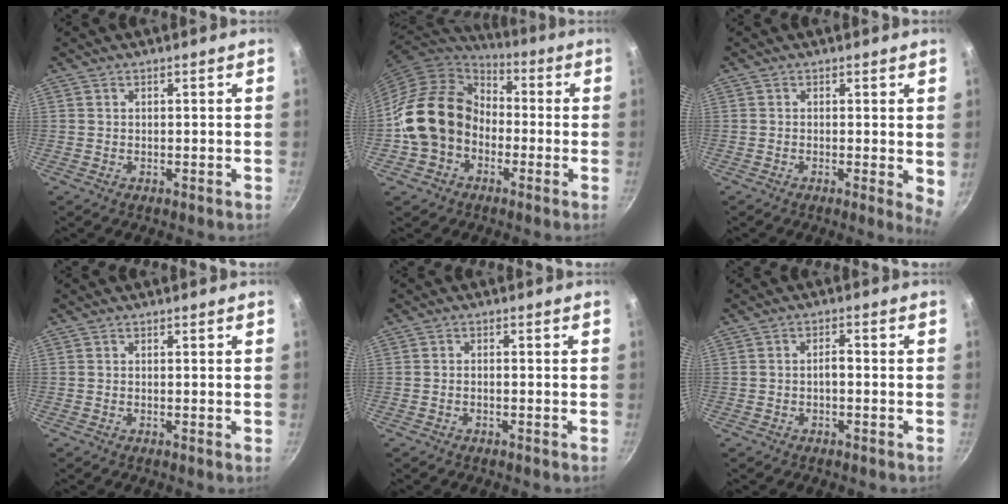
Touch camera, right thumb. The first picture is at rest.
{"total": 16.9, "force": [-3.0, 13.6, 9.5], "torque": [-0.137, 0.053, -0.065]}
{"total": 3.5, "force": [0.2, 1.0, 3.4], "torque": [-0.041, -0.009, -0.002]}
{"total": 0.5, "force": [-0.1, -0.1, 0.5], "torque": [-0.009, -0.001, -0.004]}
{"total": 1.0, "force": [-0.7, 0.4, 0.7], "torque": [-0.017, 0.010, -0.015]}
{"total": 2.0, "force": [-0.7, 0.9, 1.7], "torque": [-0.023, 0.017, -0.013]}